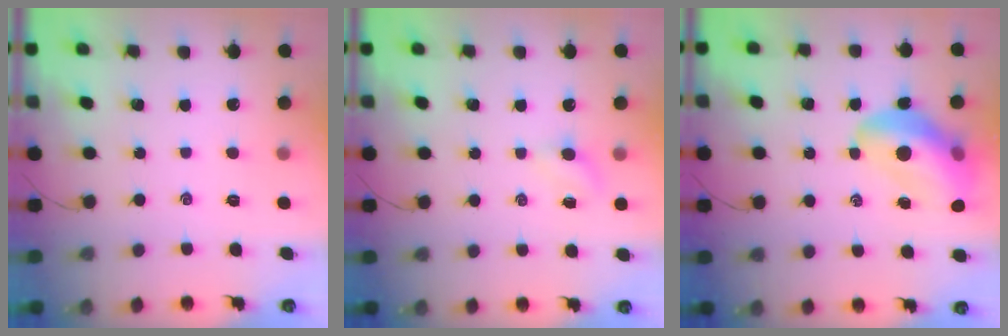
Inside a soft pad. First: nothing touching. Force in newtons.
{"total": 2.9, "press": 2.8, "slide": 0.9}
{"total": 15.0, "press": 14.4, "slide": 3.9}